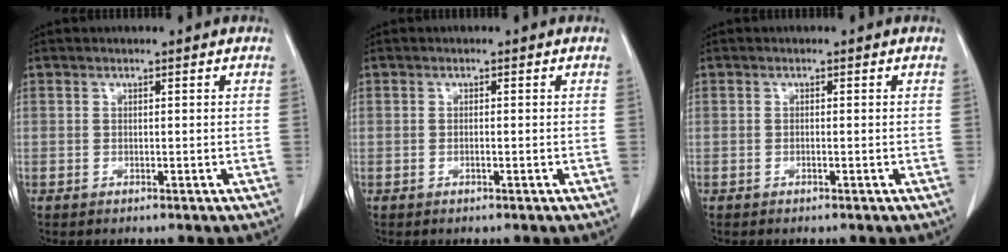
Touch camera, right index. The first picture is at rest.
{"total": 0.8, "force": [-0.3, 0.3, 0.7], "torque": [-0.018, 0.001, -0.004]}
{"total": 0.5, "force": [-0.2, 0.2, 0.5], "torque": [-0.013, 0.001, -0.003]}